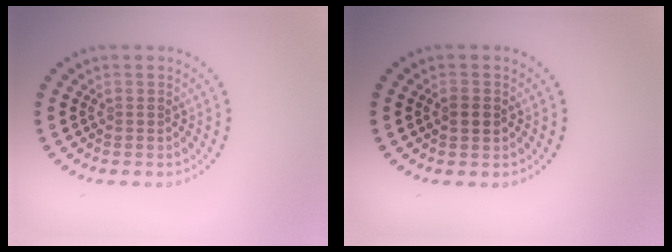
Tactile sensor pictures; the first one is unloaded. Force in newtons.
{"total": 1.7, "press": 1.7, "slide": 0.1}